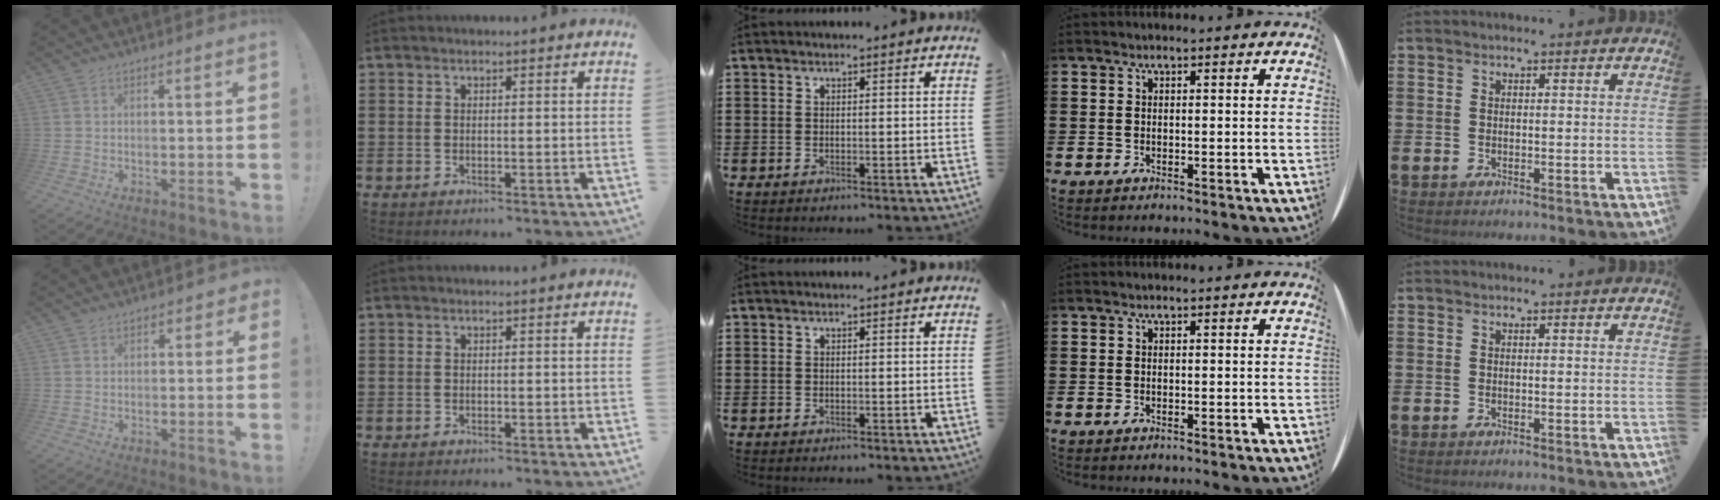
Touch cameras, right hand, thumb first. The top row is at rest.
{"thumb": {"total": 2.2, "force": [-1.4, 1.6, 0.7], "torque": [-0.001, 0.009, -0.027]}}